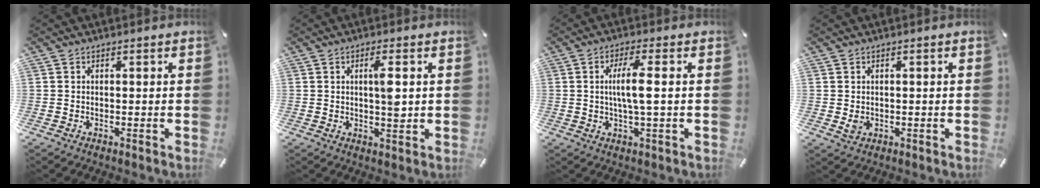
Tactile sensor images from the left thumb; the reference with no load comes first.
{"total": 5.3, "force": [0.9, 1.3, 5.0], "torque": [-0.082, -0.005, 0.010]}
{"total": 7.7, "force": [0.6, 1.3, 7.6], "torque": [-0.148, -0.001, 0.004]}
{"total": 1.9, "force": [-0.3, 1.6, 1.0], "torque": [-0.017, 0.001, -0.004]}